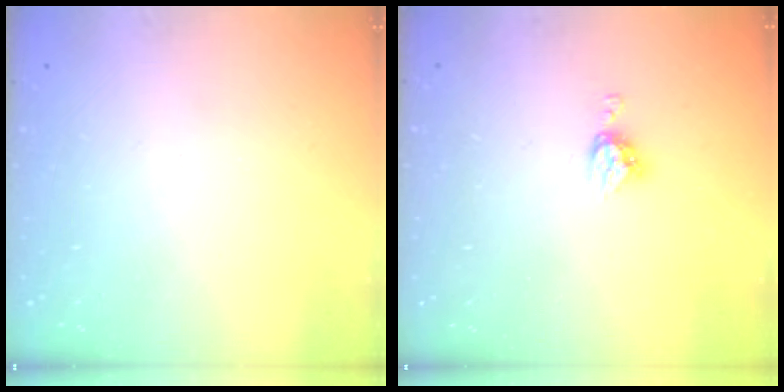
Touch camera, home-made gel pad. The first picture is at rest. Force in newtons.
{"total": 5.0, "press": 4.9, "slide": 0.3}